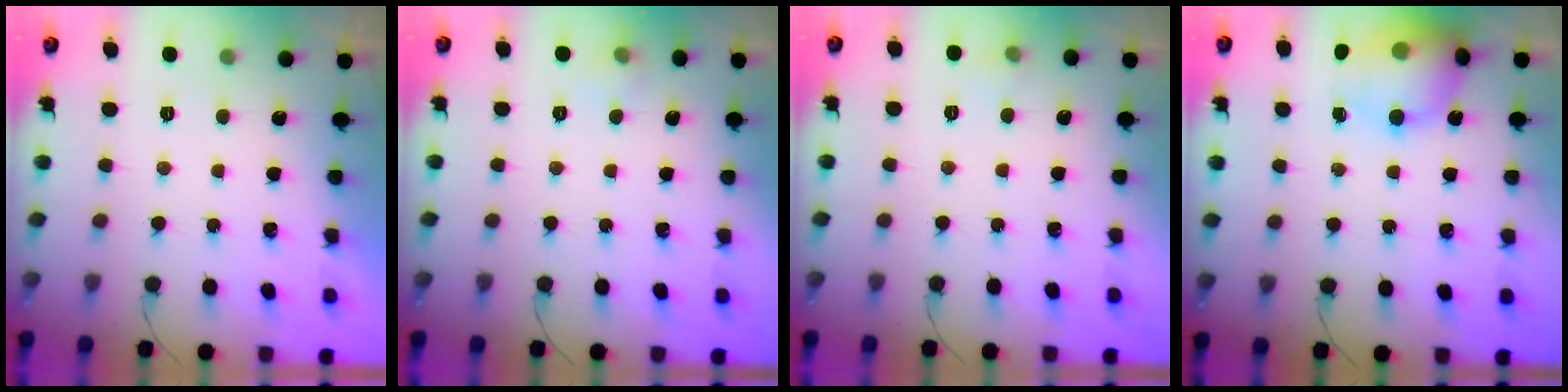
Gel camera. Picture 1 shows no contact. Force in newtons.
{"total": 4.1, "press": 3.8, "slide": 1.6}
{"total": 4.0, "press": 3.7, "slide": 1.6}
{"total": 16.7, "press": 16.4, "slide": 3.1}